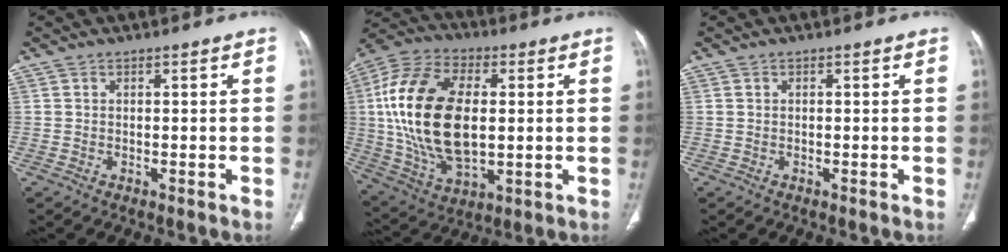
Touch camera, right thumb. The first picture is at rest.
{"total": 23.1, "force": [1.7, 13.1, 19.0], "torque": [-0.377, -0.004, 0.035]}
{"total": 0.0}